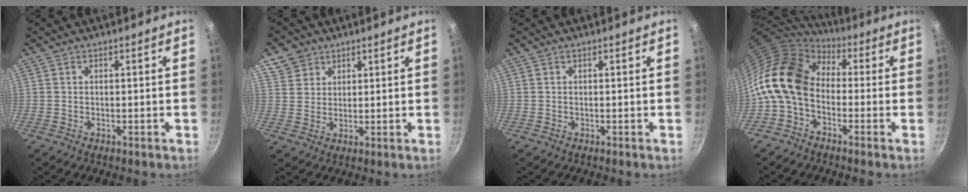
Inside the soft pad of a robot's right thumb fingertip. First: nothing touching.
{"total": 5.5, "force": [3.3, 4.3, 0.9], "torque": [0.011, 0.001, 0.061]}
{"total": 0.0}
{"total": 15.4, "force": [-0.8, 11.0, 10.8], "torque": [-0.197, 0.037, -0.037]}